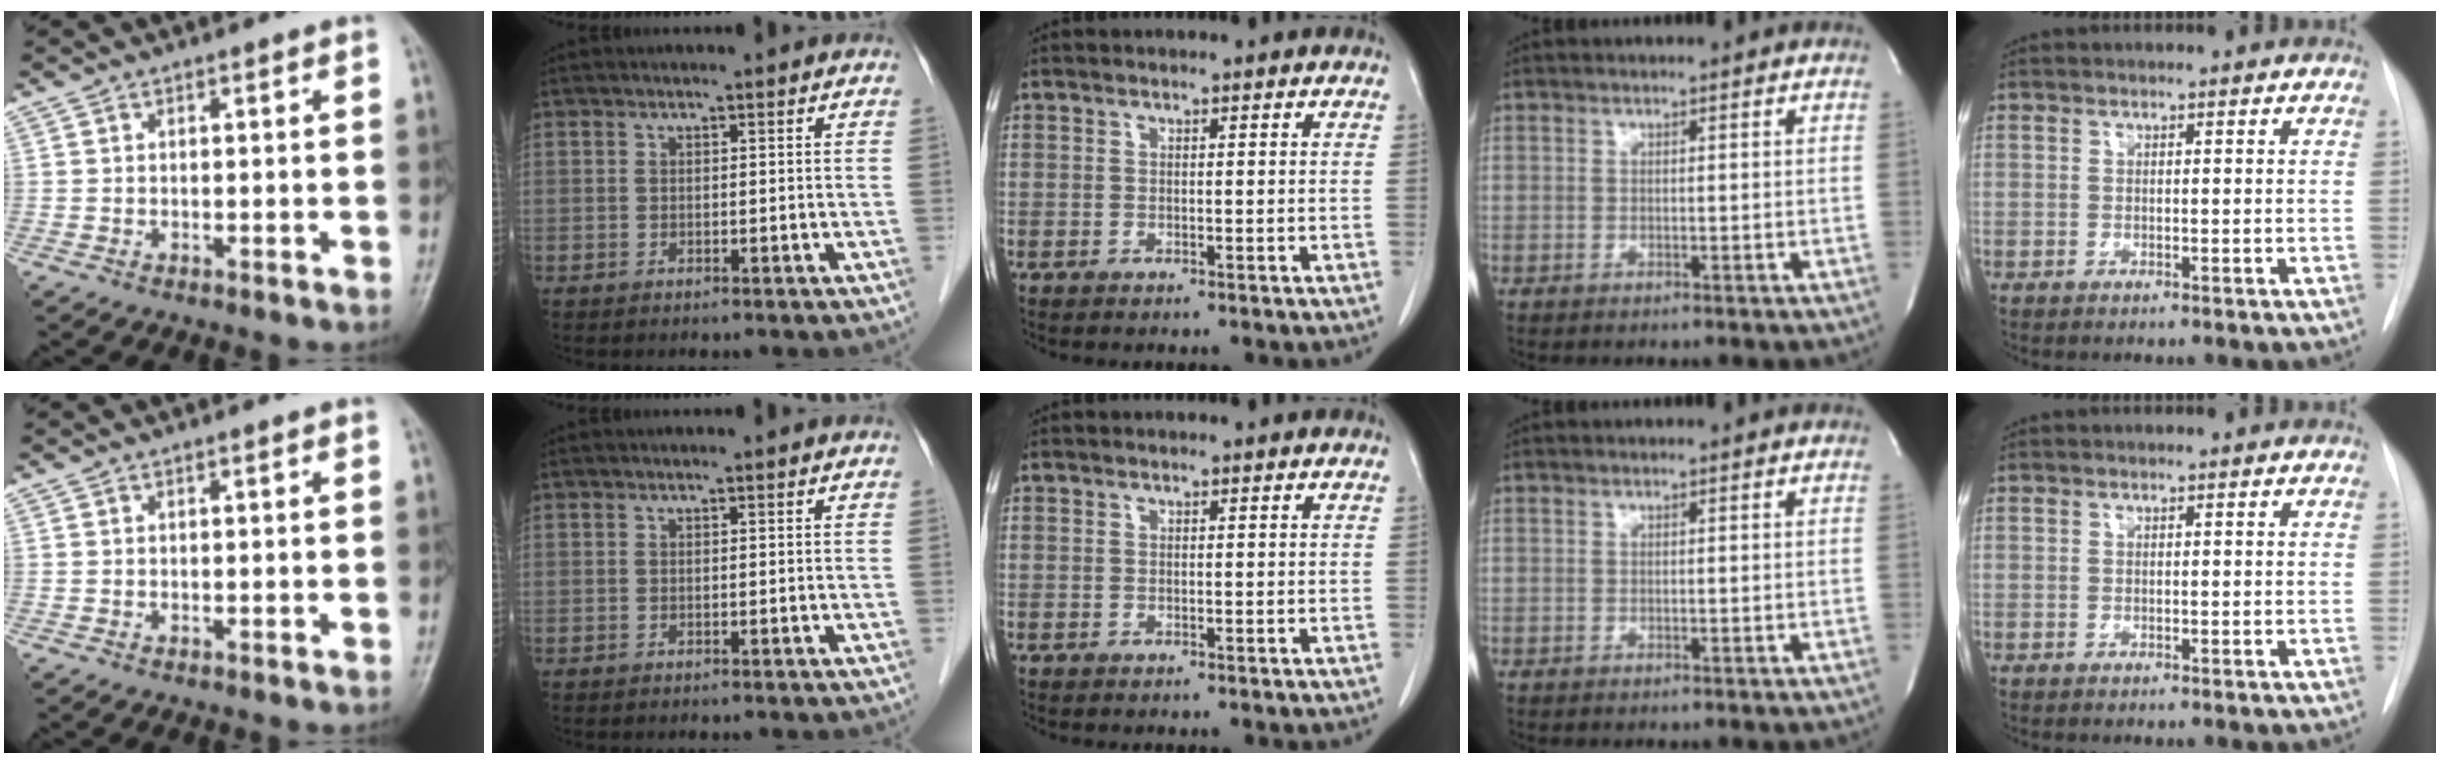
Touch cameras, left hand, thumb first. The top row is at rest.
{}